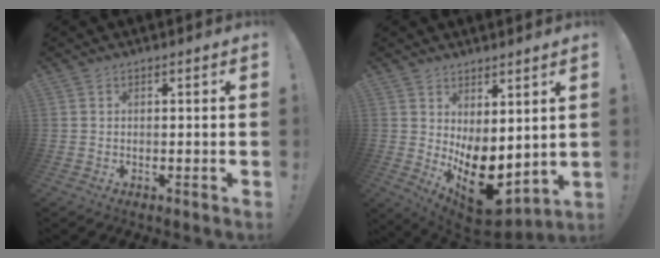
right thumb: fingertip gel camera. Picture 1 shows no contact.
{"total": 13.3, "force": [-2.3, 7.7, 10.6], "torque": [-0.134, -0.008, -0.016]}